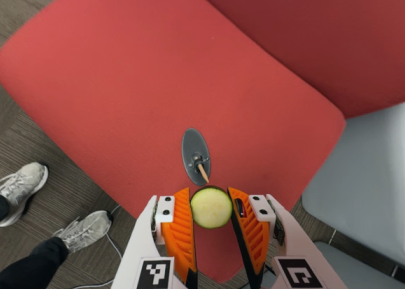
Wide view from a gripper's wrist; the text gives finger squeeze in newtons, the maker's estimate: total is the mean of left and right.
{"total": 8.3, "left": 8.4, "right": 8.3}